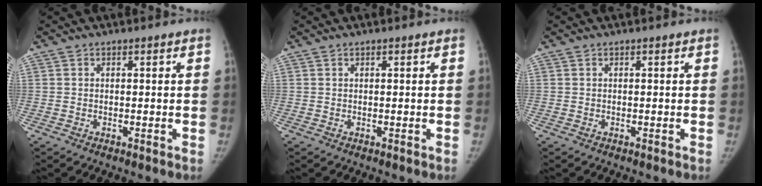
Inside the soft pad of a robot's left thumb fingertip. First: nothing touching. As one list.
[{"total": 0.0}, {"total": 0.0}]